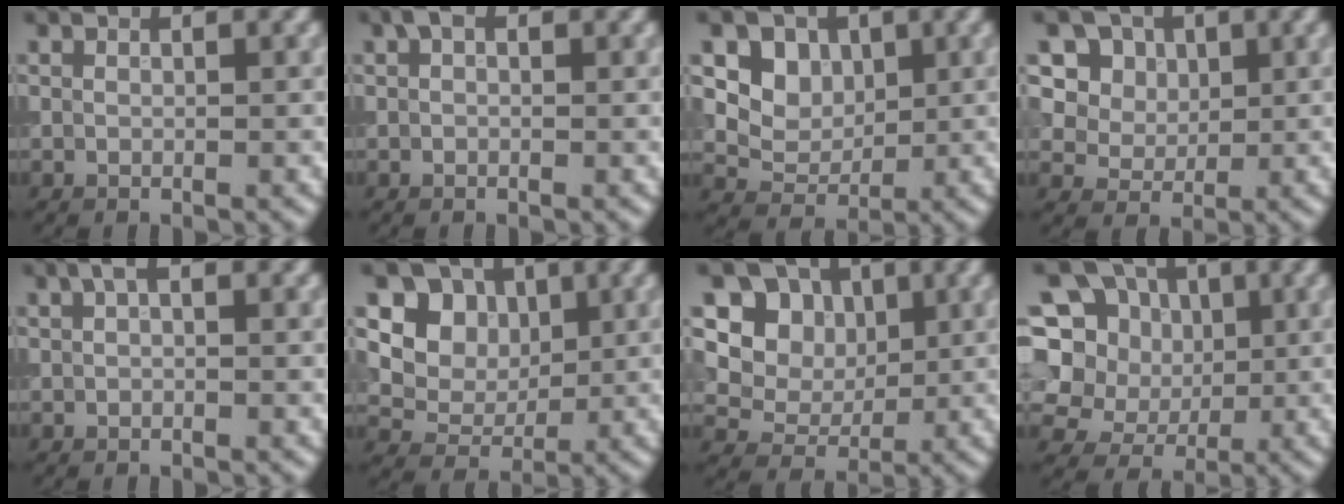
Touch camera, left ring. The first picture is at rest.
{"total": 1.0, "force": [0.4, 0.5, 0.8], "torque": [-0.011, 0.006, 0.004]}
{"total": 5.6, "force": [2.4, 4.5, 2.2], "torque": [-0.052, -0.011, 0.055]}
{"total": 11.0, "force": [5.8, 8.1, 4.7], "torque": [-0.114, 0.021, 0.088]}
{"total": 1.0, "force": [0.4, 0.3, 0.8], "torque": [-0.017, 0.005, 0.004]}
{"total": 8.4, "force": [3.7, 6.8, 3.3], "torque": [-0.061, 0.002, 0.064]}
{"total": 9.6, "force": [3.9, 7.8, 4.0], "torque": [-0.084, 0.010, 0.066]}
{"total": 10.4, "force": [2.9, 8.8, 4.7], "torque": [-0.117, 0.034, 0.016]}